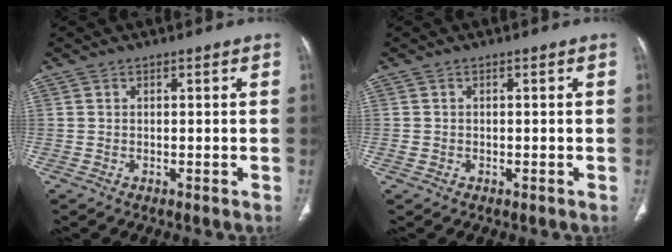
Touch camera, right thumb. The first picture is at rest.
{"total": 0.7, "force": [-0.3, 0.6, 0.3], "torque": [-0.010, 0.003, -0.002]}